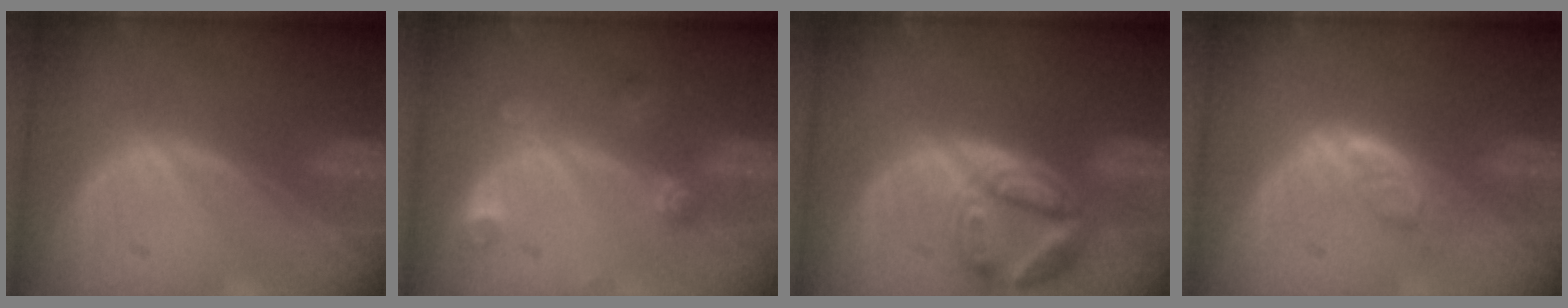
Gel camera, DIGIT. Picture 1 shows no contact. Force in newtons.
{"total": 3.0, "press": 2.9, "slide": 0.6}
{"total": 7.9, "press": 7.0, "slide": 3.6}
{"total": 3.8, "press": 3.8, "slide": 0.6}